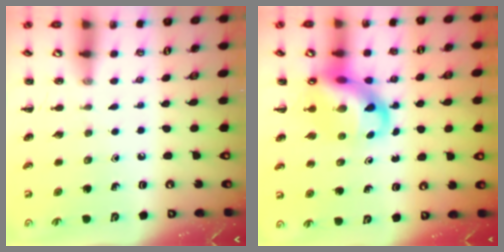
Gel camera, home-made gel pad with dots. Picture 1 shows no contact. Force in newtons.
{"total": 9.9, "press": 9.5, "slide": 2.7}